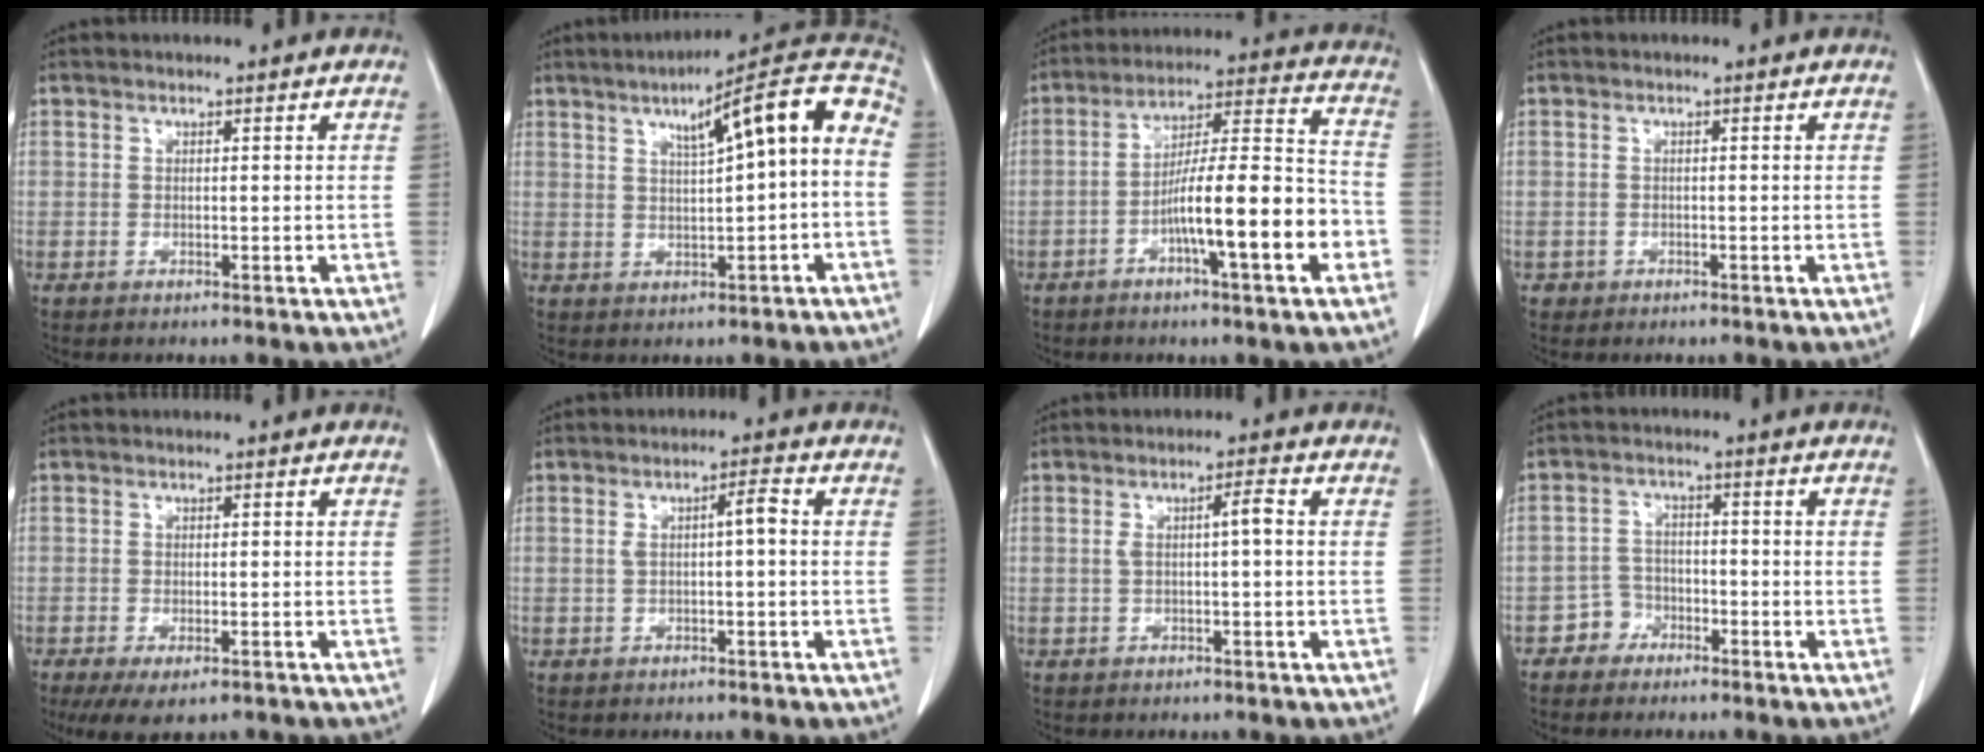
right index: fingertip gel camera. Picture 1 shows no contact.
{"total": 13.1, "force": [2.4, 1.6, 12.8], "torque": [-0.173, 0.038, 0.028]}
{"total": 15.0, "force": [-5.4, 1.3, 13.9], "torque": [-0.224, 0.012, -0.087]}
{"total": 0.9, "force": [-0.5, 0.8, 0.0], "torque": [-0.005, 0.004, -0.007]}
{"total": 6.9, "force": [-4.9, 2.4, 4.3], "torque": [-0.063, -0.013, -0.074]}
{"total": 3.1, "force": [0.0, 0.5, 3.1], "torque": [-0.054, 0.012, 0.000]}
{"total": 2.8, "force": [0.0, 0.2, 2.8], "torque": [-0.050, 0.008, 0.001]}
{"total": 3.4, "force": [-2.3, 2.5, 0.1], "torque": [0.003, 0.014, -0.046]}